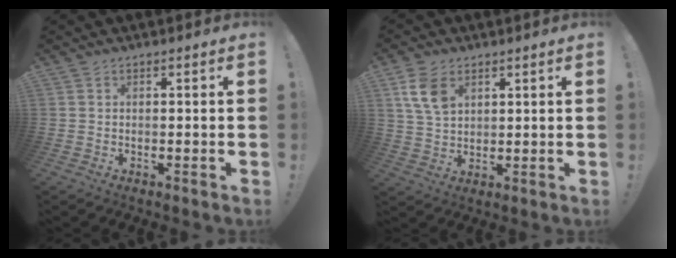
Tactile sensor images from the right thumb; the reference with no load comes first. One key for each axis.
{"total": 9.1, "fx": 4.2, "fy": 6.0, "fz": 5.4, "tx": -0.101, "ty": -0.008, "tz": 0.083}